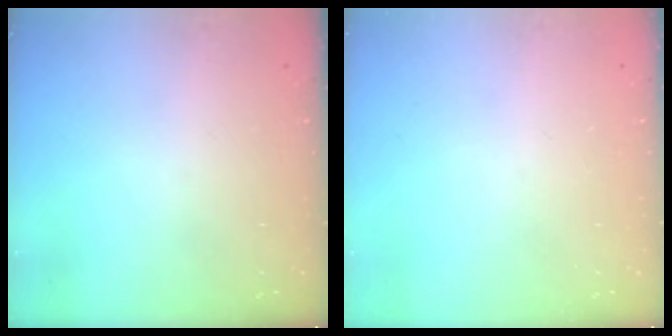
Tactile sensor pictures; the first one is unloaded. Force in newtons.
{"total": 0.0}